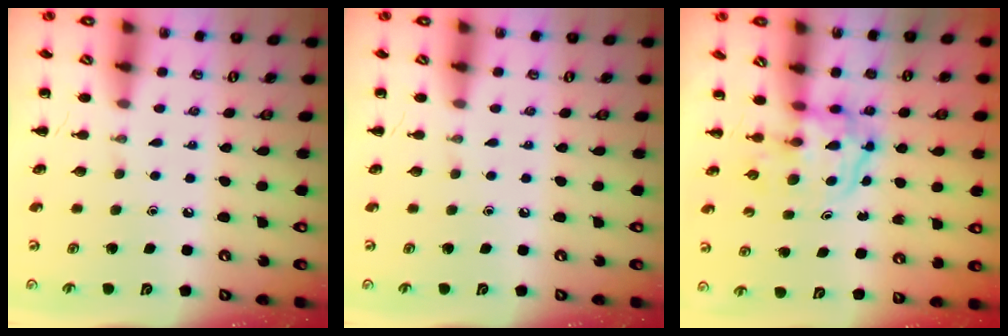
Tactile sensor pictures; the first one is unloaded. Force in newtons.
{"total": 0.0}
{"total": 4.0, "press": 3.9, "slide": 0.6}